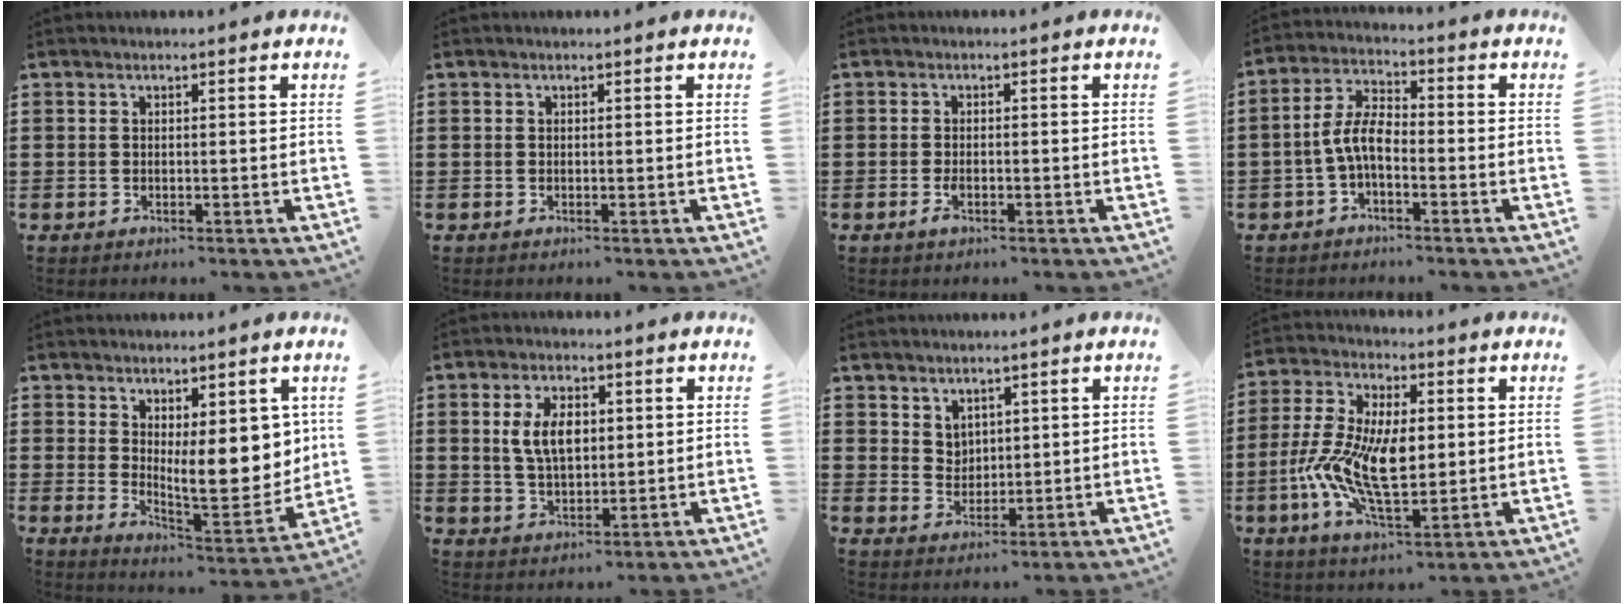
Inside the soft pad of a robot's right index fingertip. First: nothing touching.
{"total": 0.0}
{"total": 1.8, "force": [-0.8, 0.6, 1.6], "torque": [-0.039, -0.008, -0.015]}
{"total": 6.2, "force": [-1.9, 2.7, 5.3], "torque": [-0.128, 0.002, -0.044]}
{"total": 8.3, "force": [3.0, 3.7, 6.8], "torque": [-0.091, -0.033, 0.054]}
{"total": 6.4, "force": [1.3, 3.6, 5.1], "torque": [-0.108, 0.007, 0.016]}
{"total": 3.5, "force": [2.7, 2.2, 0.2], "torque": [-0.015, 0.002, 0.054]}
{"total": 11.9, "force": [-0.9, 5.8, 10.3], "torque": [-0.234, -0.009, -0.019]}